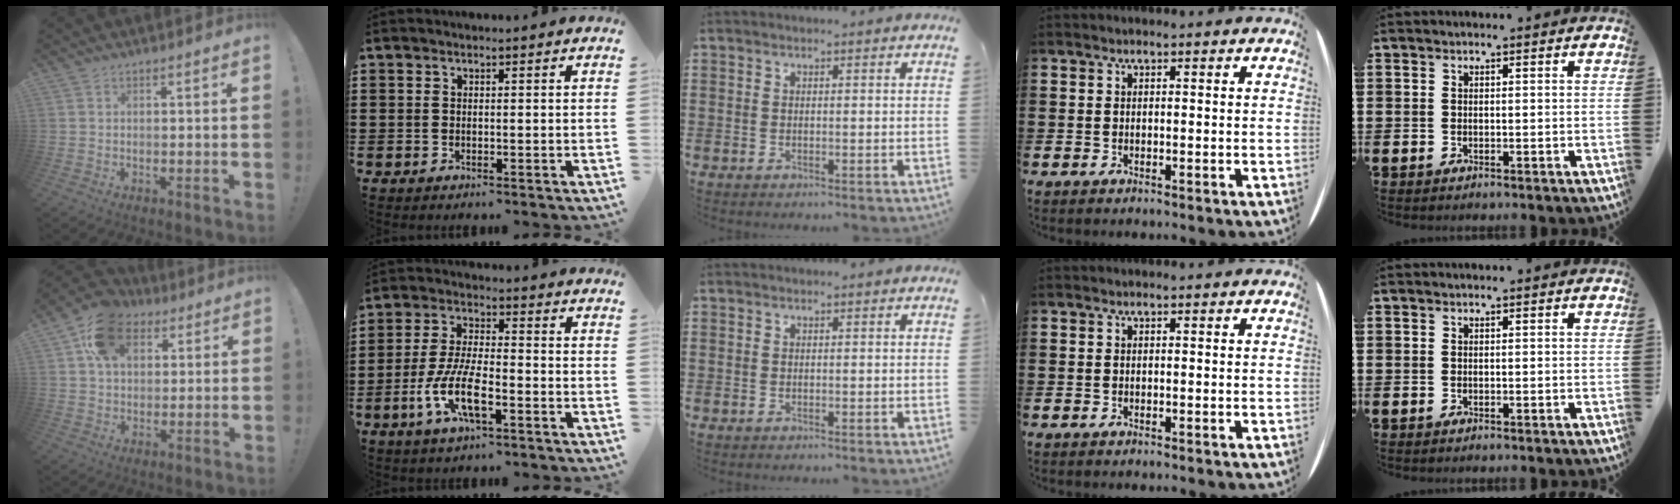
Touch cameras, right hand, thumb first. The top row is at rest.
{"thumb": {"total": 14.4, "force": [6.3, 10.3, 7.9], "torque": [-0.121, -0.012, 0.122]}, "index": {"total": 8.9, "force": [-3.6, 2.6, 7.7], "torque": [-0.179, -0.015, -0.073]}}